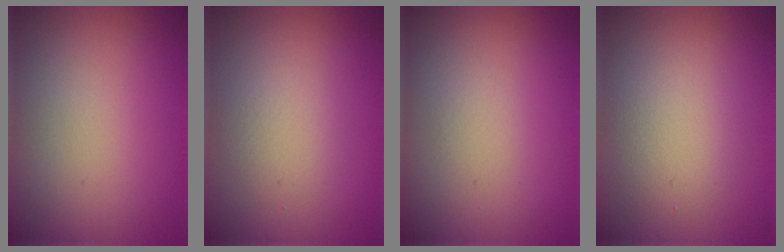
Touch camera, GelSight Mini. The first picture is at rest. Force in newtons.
{"total": 2.1, "press": 2.1, "slide": 0.2}
{"total": 0.7, "press": 0.7, "slide": 0.1}
{"total": 3.3, "press": 3.3, "slide": 0.2}